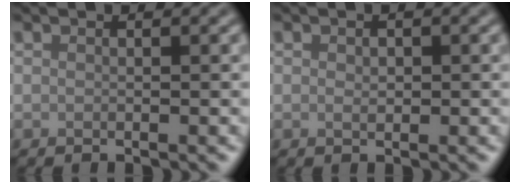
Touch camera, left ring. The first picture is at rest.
{"total": 1.0, "force": [0.0, 0.6, 0.7], "torque": [-0.012, -0.002, 0.001]}